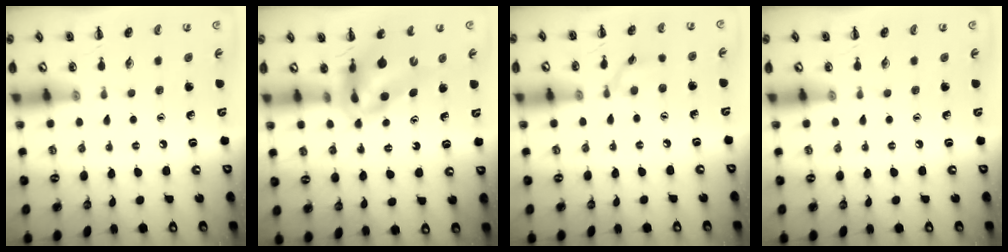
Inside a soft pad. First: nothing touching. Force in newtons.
{"total": 9.4, "press": 9.0, "slide": 2.7}
{"total": 5.4, "press": 5.3, "slide": 0.6}
{"total": 0.0}